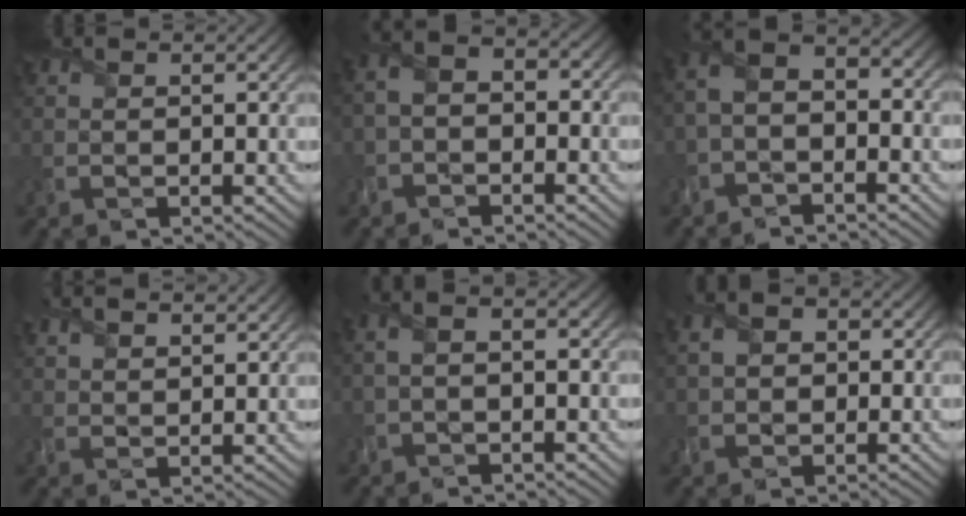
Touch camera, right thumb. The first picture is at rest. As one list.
[{"total": 3.2, "force": [-1.9, 1.9, 1.7], "torque": [-0.038, 0.005, -0.043]}, {"total": 4.9, "force": [-2.8, 2.5, 3.2], "torque": [-0.074, 0.005, -0.071]}, {"total": 5.0, "force": [4.1, 1.5, 2.5], "torque": [-0.047, 0.003, 0.069]}, {"total": 3.3, "force": [-0.7, 1.7, 2.8], "torque": [-0.057, 0.007, -0.012]}, {"total": 3.6, "force": [0.2, 3.0, 1.9], "torque": [-0.048, 0.009, -0.014]}]